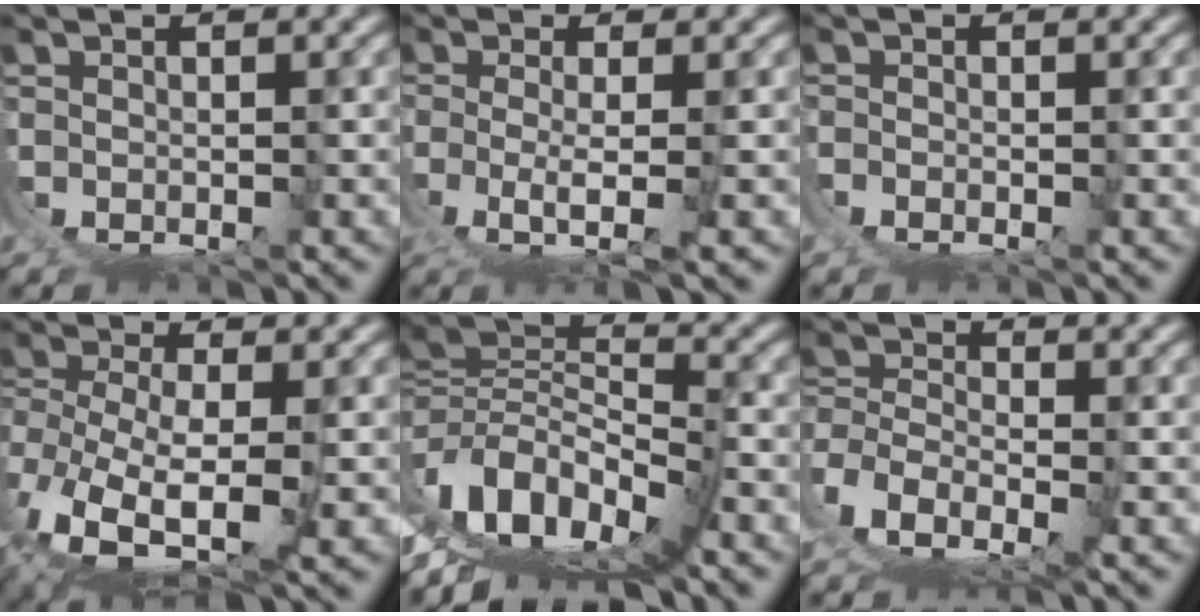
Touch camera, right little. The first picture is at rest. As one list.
[{"total": 3.7, "force": [0.6, 0.8, 3.6], "torque": [-0.088, -0.027, 0.025]}, {"total": 1.4, "force": [-0.2, 1.1, 0.9], "torque": [-0.025, -0.004, -0.002]}, {"total": 9.0, "force": [-0.1, 5.8, 6.9], "torque": [-0.187, -0.058, 0.029]}, {"total": 11.8, "force": [1.1, 7.3, 9.2], "torque": [-0.174, -0.031, 0.030]}, {"total": 10.1, "force": [1.0, 8.6, 5.1], "torque": [-0.162, -0.041, 0.014]}]